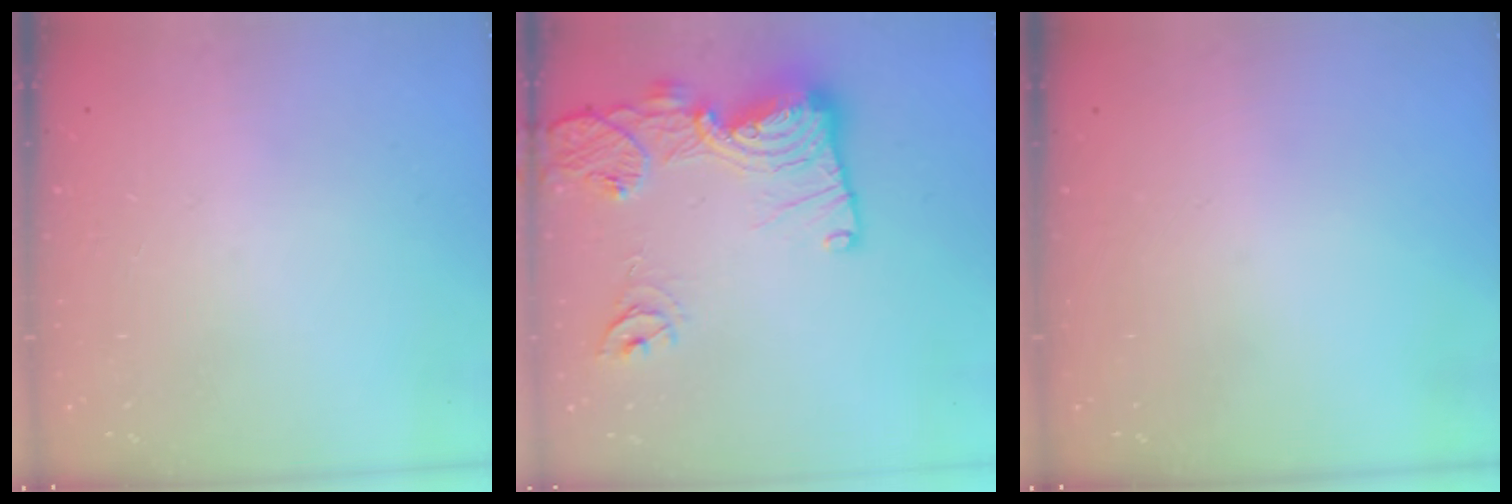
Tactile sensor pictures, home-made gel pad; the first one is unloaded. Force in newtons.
{"total": 18.6, "press": 18.6, "slide": 1.6}
{"total": 0.0}